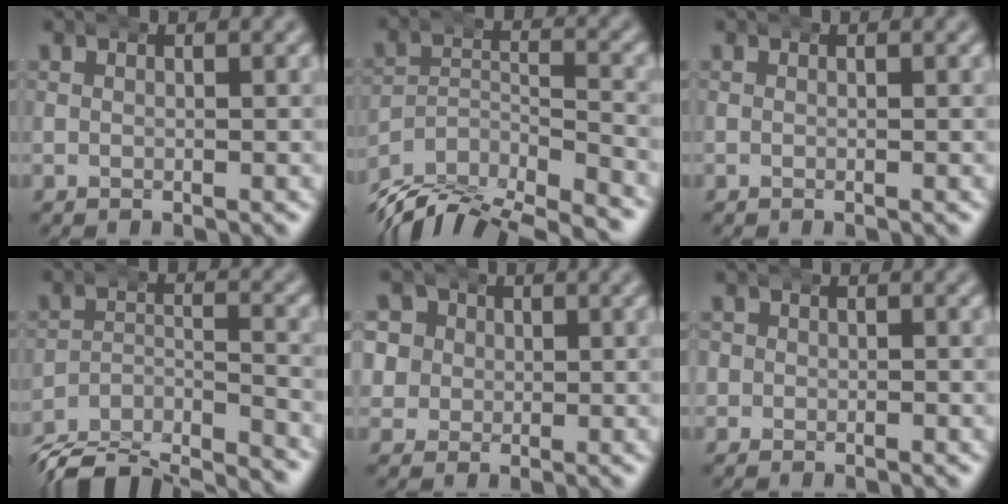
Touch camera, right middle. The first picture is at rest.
{"total": 10.3, "force": [-7.9, 5.0, 4.4], "torque": [-0.082, -0.037, -0.126]}
{"total": 0.0}
{"total": 9.5, "force": [-8.4, 3.3, 3.0], "torque": [-0.044, -0.021, -0.141]}
{"total": 6.2, "force": [1.2, 5.5, 2.4], "torque": [-0.072, -0.010, 0.018]}
{"total": 1.5, "force": [-0.2, 1.5, 0.3], "torque": [-0.020, -0.002, -0.004]}